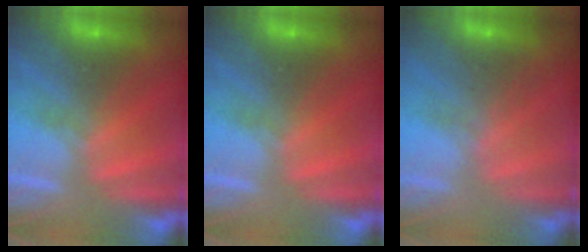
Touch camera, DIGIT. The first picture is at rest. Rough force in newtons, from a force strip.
{"total": 0.0}
{"total": 1.2}